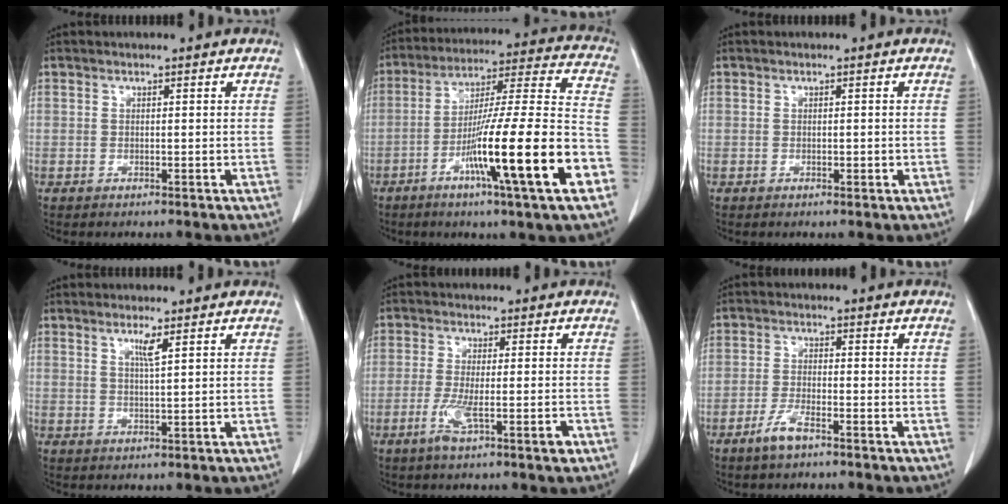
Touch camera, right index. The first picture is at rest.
{"total": 21.7, "force": [-8.6, 0.2, 20.0], "torque": [-0.295, -0.014, -0.143]}
{"total": 0.9, "force": [-0.2, 0.5, 0.8], "torque": [-0.010, 0.000, -0.001]}
{"total": 2.3, "force": [1.2, -0.3, 1.9], "torque": [-0.039, -0.005, 0.023]}
{"total": 6.1, "force": [-2.8, 0.9, 5.3], "torque": [-0.095, -0.006, -0.047]}
{"total": 3.8, "force": [-2.7, 0.6, 2.6], "torque": [-0.058, -0.003, -0.053]}